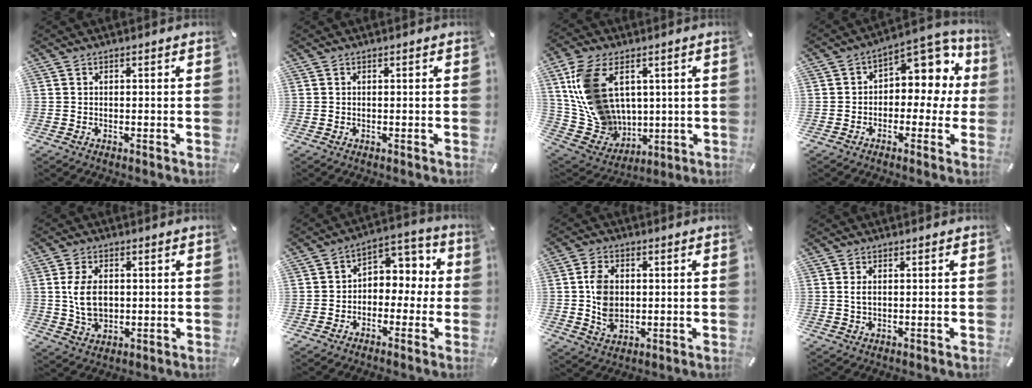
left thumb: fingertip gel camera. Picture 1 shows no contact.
{"total": 0.0}
{"total": 15.8, "force": [5.6, 12.3, 8.2], "torque": [-0.194, -0.012, 0.117]}
{"total": 10.2, "force": [3.1, 6.6, 7.1], "torque": [-0.084, -0.026, 0.052]}
{"total": 7.9, "force": [0.8, 5.6, 5.5], "torque": [-0.118, -0.003, 0.010]}
{"total": 6.2, "force": [-1.0, 5.6, 2.3], "torque": [-0.023, 0.010, -0.024]}
{"total": 8.0, "force": [0.4, 6.2, 5.1], "torque": [-0.095, 0.000, 0.006]}
{"total": 1.4, "force": [0.4, 0.7, 1.1], "torque": [-0.025, 0.003, 0.006]}